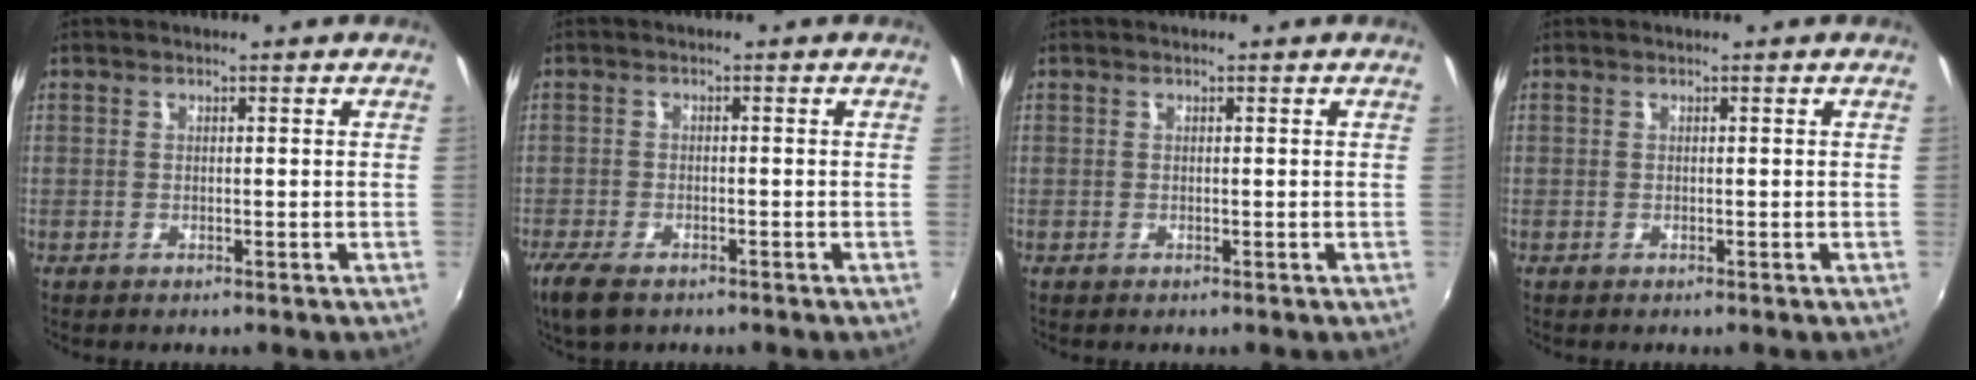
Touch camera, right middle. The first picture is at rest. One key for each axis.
{"total": 6.0, "fx": -4.3, "fy": 2.5, "fz": 3.4, "tx": -0.087, "ty": -0.021, "tz": -0.080}
{"total": 0.0}
{"total": 0.0}